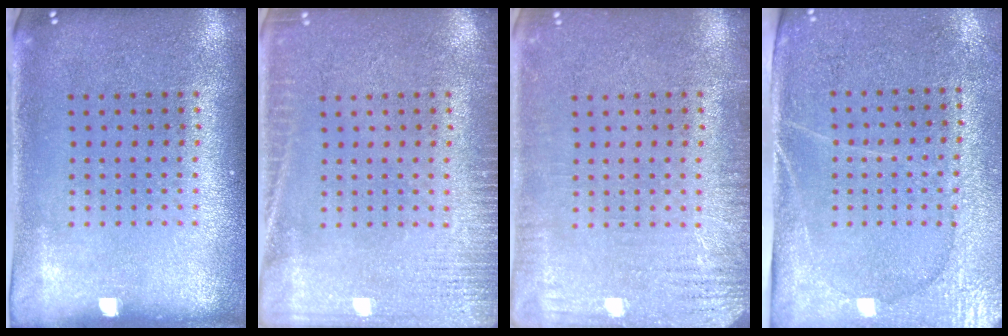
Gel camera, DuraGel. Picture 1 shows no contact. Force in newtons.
{"total": 2.9, "press": 2.9, "slide": 0.4}
{"total": 2.9, "press": 2.9, "slide": 0.4}
{"total": 2.9, "press": 2.6, "slide": 1.3}